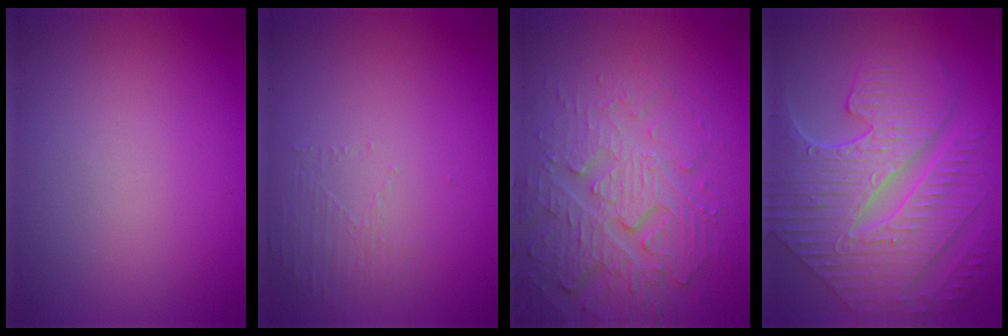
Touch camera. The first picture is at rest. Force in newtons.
{"total": 1.4, "press": 0.4, "slide": 1.4}
{"total": 4.4, "press": 4.4, "slide": 0.5}
{"total": 10.2, "press": 7.0, "slide": 7.4}